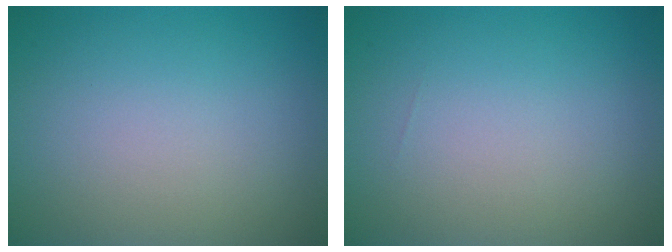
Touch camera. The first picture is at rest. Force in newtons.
{"total": 0.0}